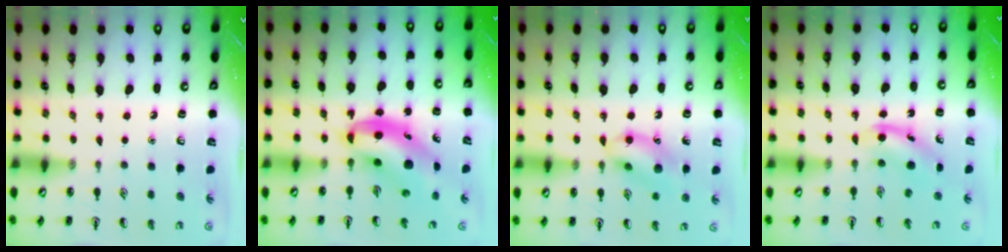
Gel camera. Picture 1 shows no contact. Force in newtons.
{"total": 8.4, "press": 8.1, "slide": 2.5}
{"total": 12.8, "press": 12.7, "slide": 2.0}
{"total": 4.6, "press": 4.5, "slide": 1.0}